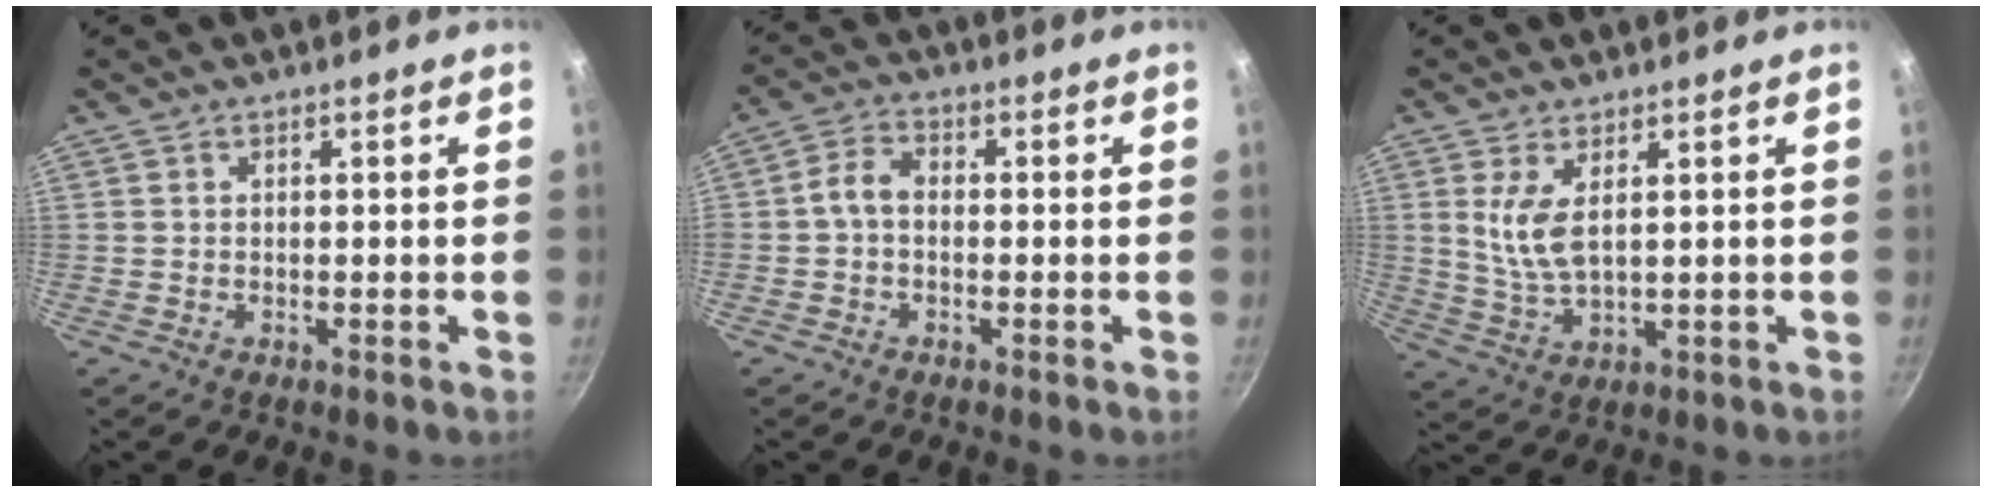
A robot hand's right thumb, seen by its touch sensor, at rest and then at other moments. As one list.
[{"total": 4.0, "force": [-0.7, 2.7, 2.9], "torque": [-0.057, 0.023, -0.024]}, {"total": 6.5, "force": [1.9, 2.7, 5.5], "torque": [-0.112, -0.019, 0.046]}]